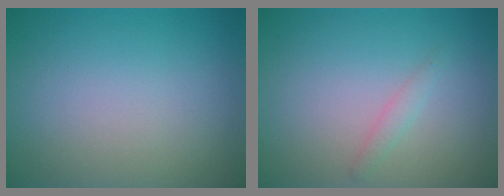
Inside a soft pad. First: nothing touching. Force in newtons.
{"total": 0.9, "press": 0.9, "slide": 0.0}